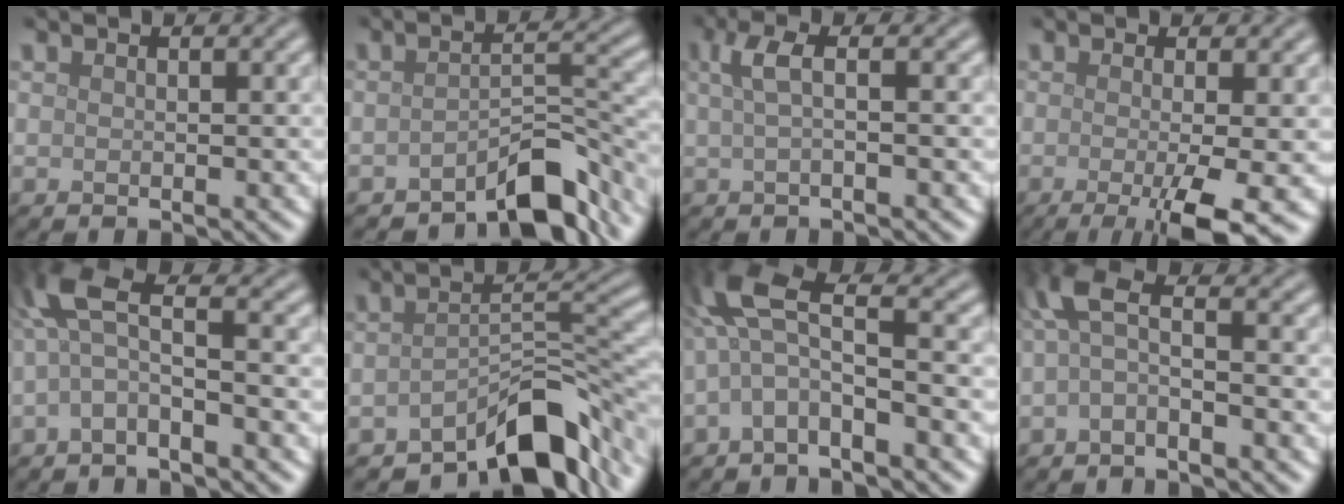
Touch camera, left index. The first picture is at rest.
{"total": 5.8, "force": [-4.3, 1.7, 3.4], "torque": [-0.035, 0.006, -0.068]}
{"total": 2.3, "force": [0.4, 0.6, 2.2], "torque": [-0.044, 0.005, 0.005]}
{"total": 6.9, "force": [-2.1, 1.5, 6.4], "torque": [-0.093, -0.016, -0.033]}
{"total": 4.8, "force": [-0.6, 1.5, 4.5], "torque": [-0.095, 0.018, -0.027]}
{"total": 8.5, "force": [-5.6, 3.1, 5.6], "torque": [-0.065, 0.001, -0.092]}
{"total": 5.9, "force": [-1.1, 1.9, 5.5], "torque": [-0.115, 0.022, -0.040]}
{"total": 3.7, "force": [-0.5, 1.3, 3.4], "torque": [-0.073, 0.014, -0.023]}